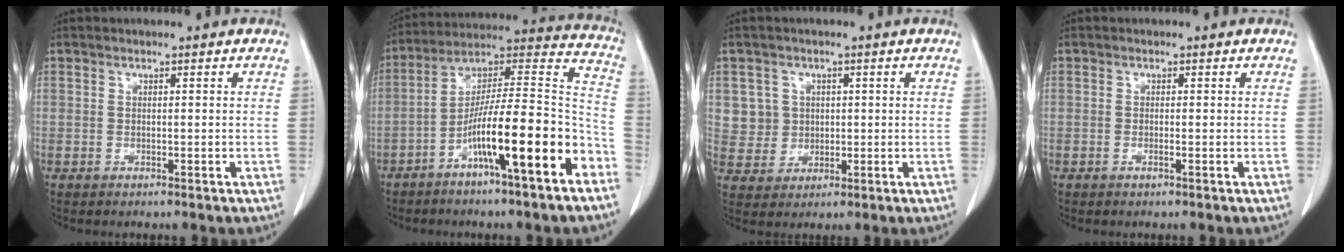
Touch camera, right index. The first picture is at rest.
{"total": 18.6, "force": [-8.7, 1.5, 16.3], "torque": [-0.255, 0.014, -0.144]}
{"total": 4.8, "force": [1.3, 4.6, 0.1], "torque": [0.008, 0.009, 0.030]}
{"total": 0.6, "force": [-0.3, -0.1, 0.5], "torque": [-0.010, 0.000, -0.004]}